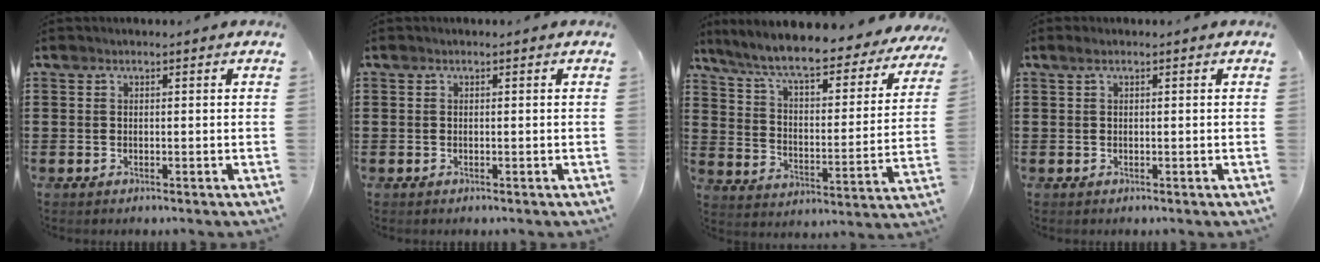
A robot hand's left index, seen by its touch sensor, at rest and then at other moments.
{"total": 0.0}
{"total": 8.3, "force": [7.1, 0.8, 4.3], "torque": [-0.110, -0.048, 0.117]}
{"total": 0.7, "force": [0.4, 0.1, 0.6], "torque": [-0.012, 0.002, 0.007]}